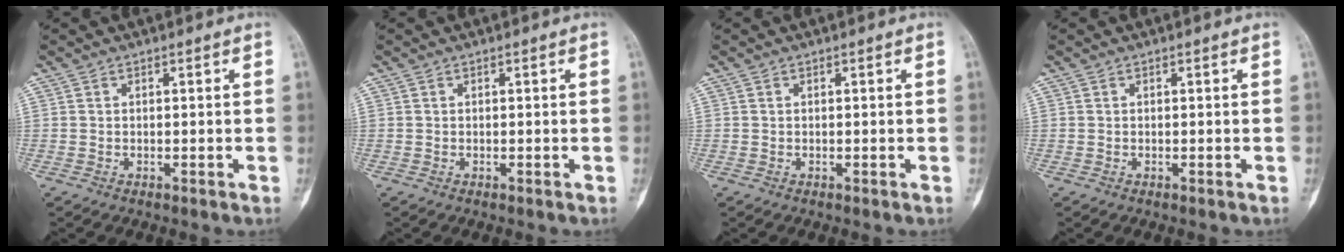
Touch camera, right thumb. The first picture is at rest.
{"total": 0.0}
{"total": 0.0}
{"total": 0.0}